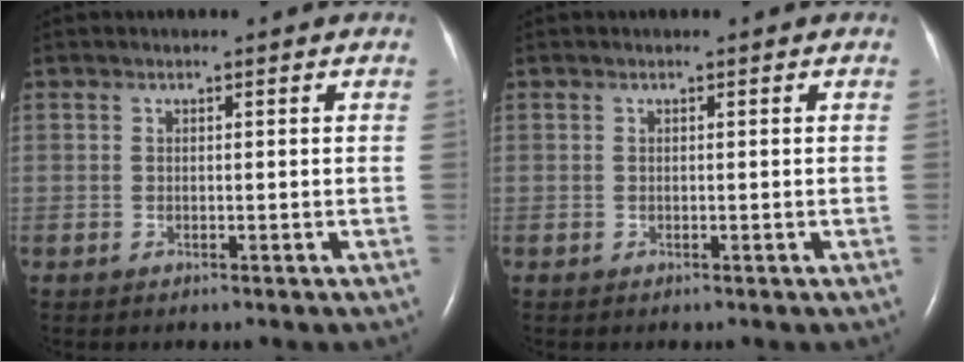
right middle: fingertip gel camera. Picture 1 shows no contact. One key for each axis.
{"total": 0.0}